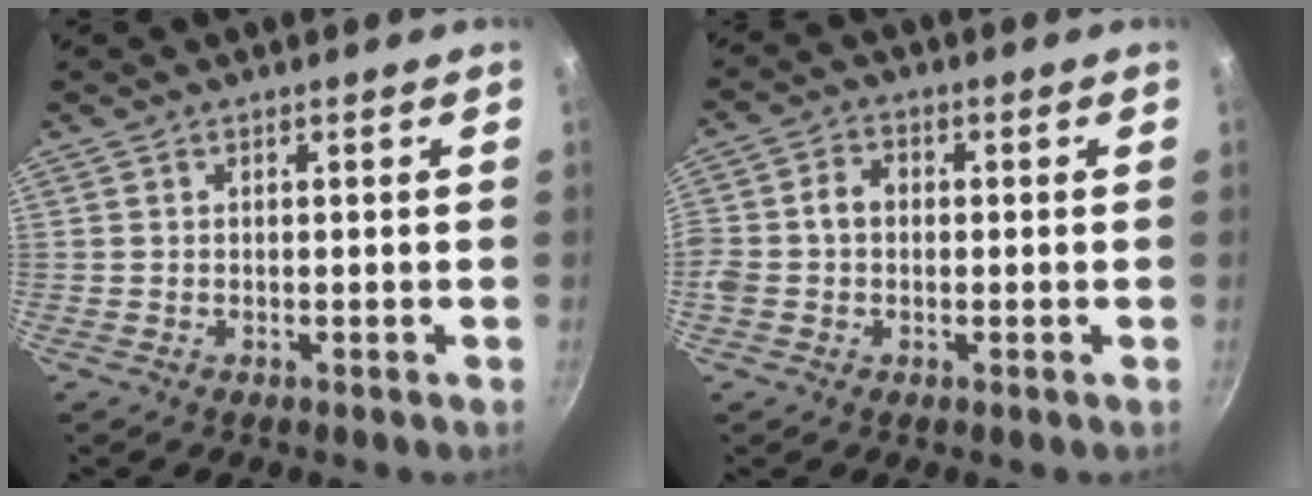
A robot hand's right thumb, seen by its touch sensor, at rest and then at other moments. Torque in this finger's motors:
{"motor_torque": [0.72, 0.68, 0.58, 0.03, 0.02]}